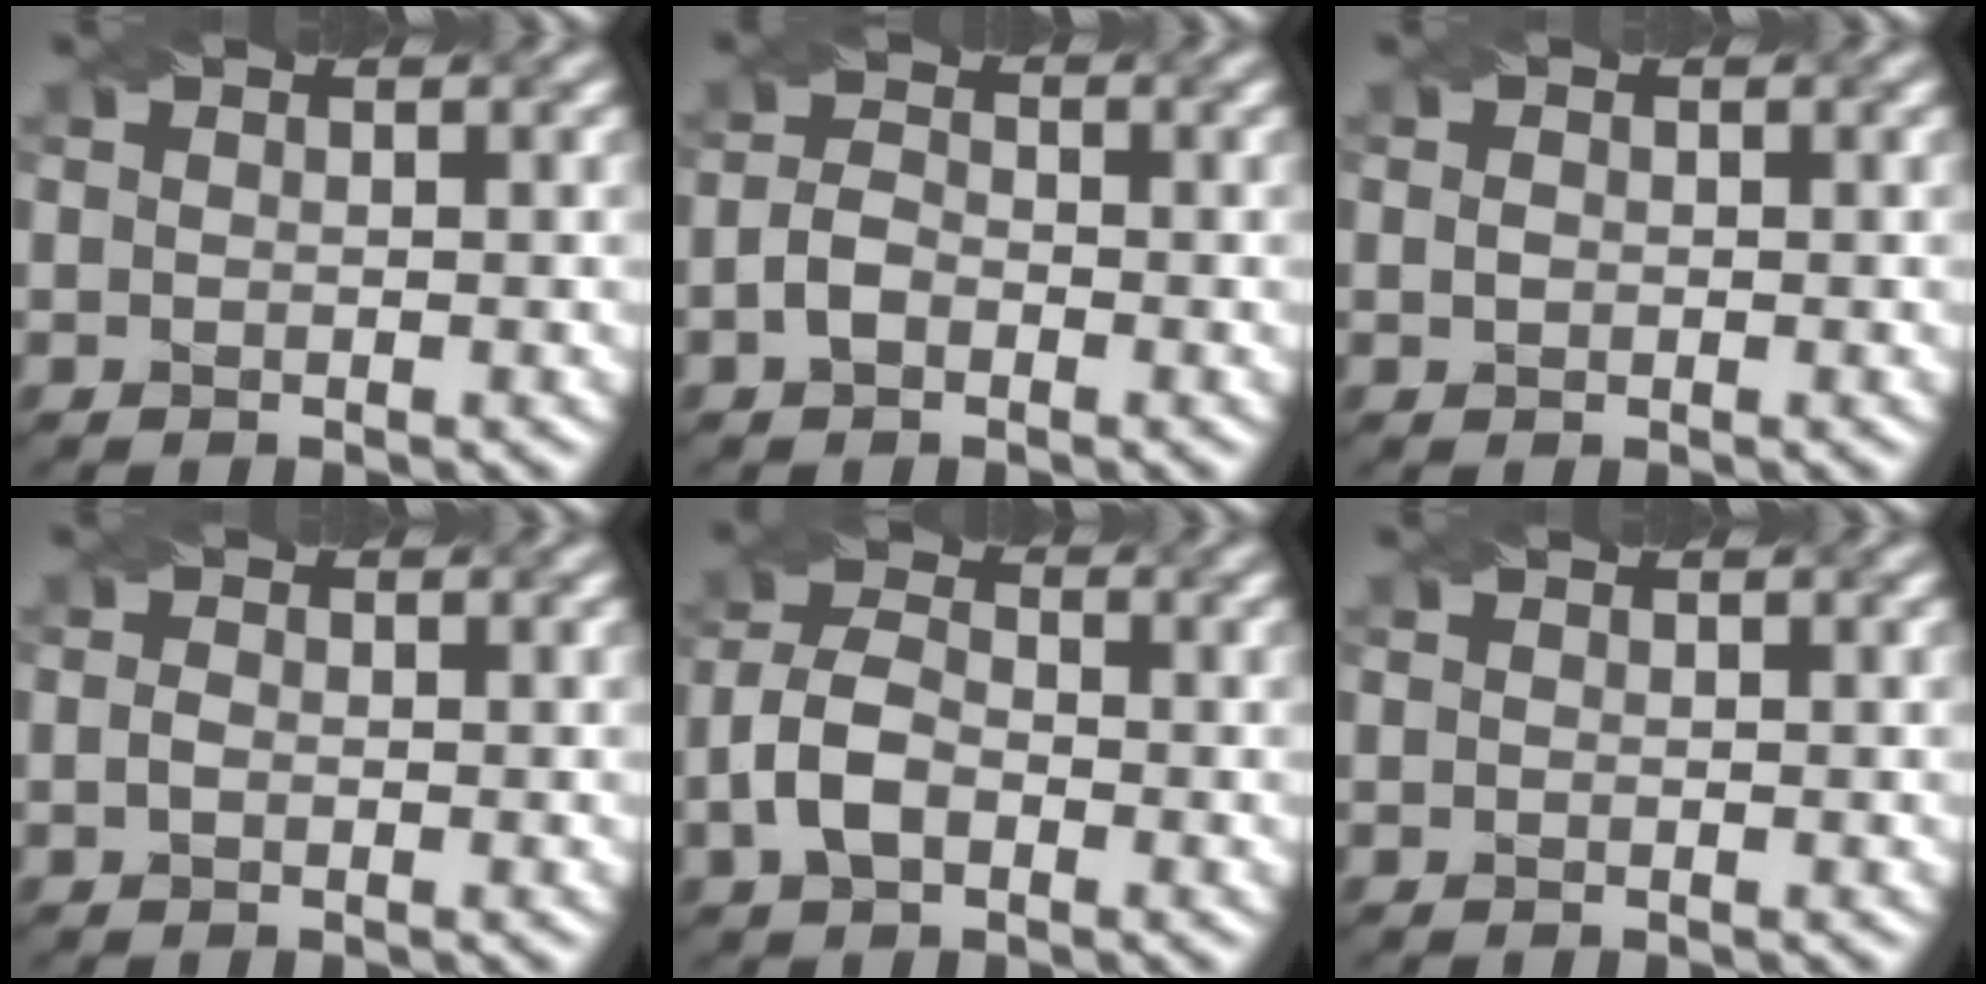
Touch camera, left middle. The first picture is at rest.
{"total": 2.0, "force": [-1.2, 1.1, 1.2], "torque": [-0.031, 0.005, -0.025]}
{"total": 0.7, "force": [-0.3, 0.5, 0.3], "torque": [-0.010, 0.001, -0.003]}
{"total": 0.8, "force": [-0.5, 0.3, 0.5], "torque": [-0.016, 0.001, -0.011]}
{"total": 4.0, "force": [-1.7, 2.3, 2.7], "torque": [-0.062, 0.007, -0.036]}
{"total": 0.0}